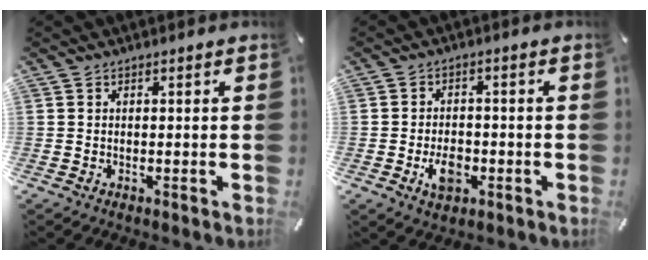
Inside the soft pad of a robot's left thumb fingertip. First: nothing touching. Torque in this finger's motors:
{"motor_torque": [-0.06, 1.23, -0.02, 0.24, 0.10]}